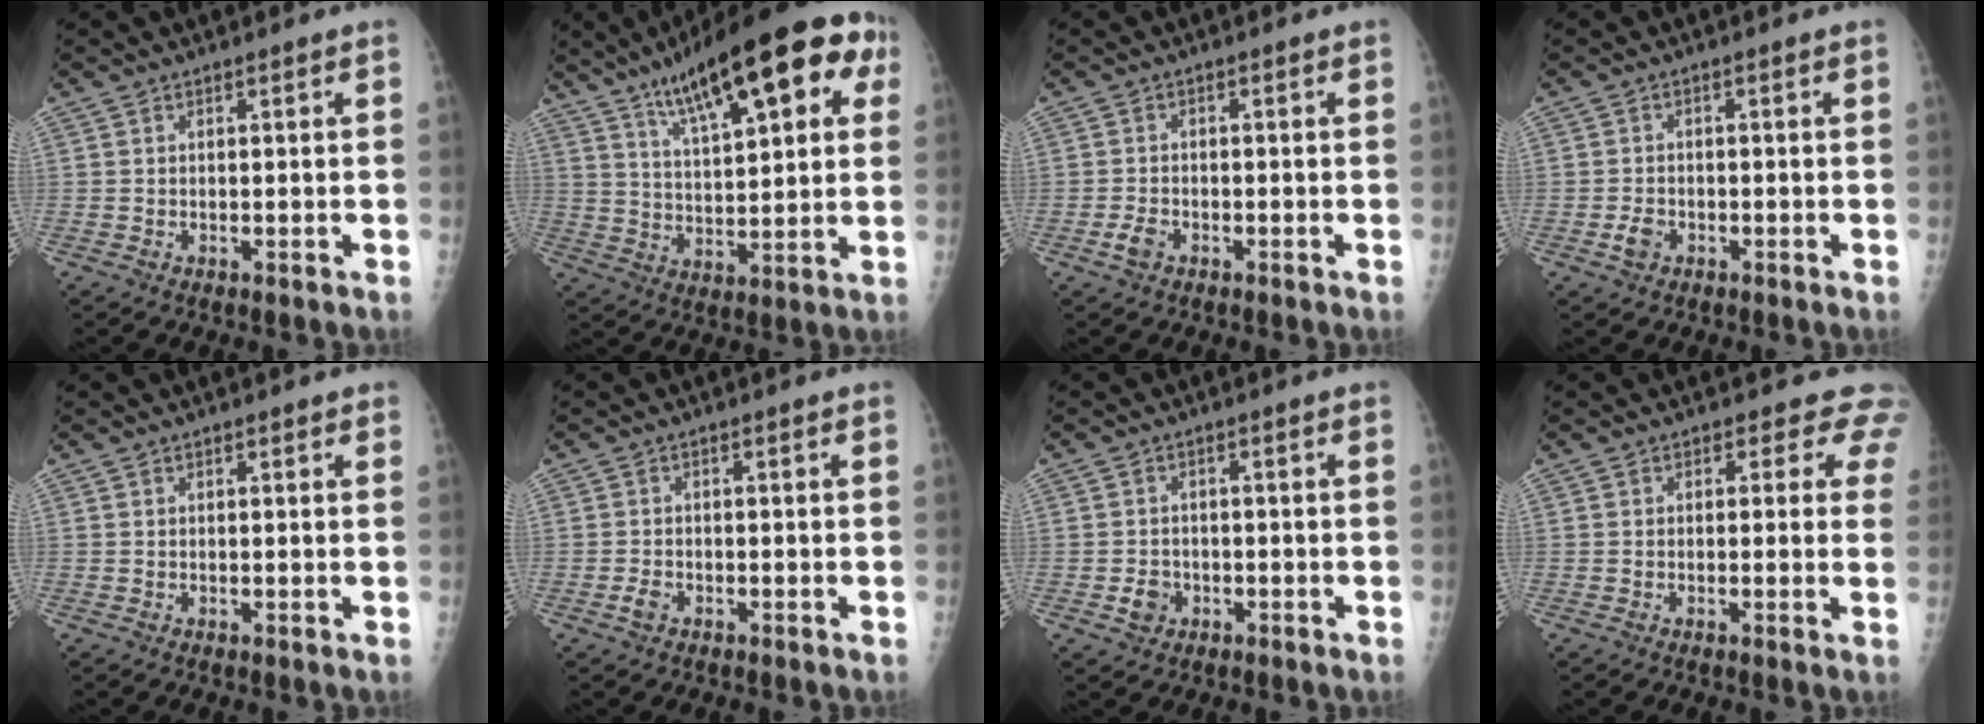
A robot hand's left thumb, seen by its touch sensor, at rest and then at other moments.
{"total": 22.7, "force": [10.9, 7.5, 18.5], "torque": [-0.251, 0.002, 0.165]}
{"total": 2.3, "force": [-1.4, 1.5, 1.1], "torque": [-0.025, 0.004, -0.025]}
{"total": 2.3, "force": [-1.2, 1.7, 1.0], "torque": [-0.017, 0.004, -0.020]}
{"total": 0.6, "force": [0.4, 0.3, 0.2], "torque": [-0.003, -0.002, 0.003]}
{"total": 1.5, "force": [-1.0, 1.0, 0.6], "torque": [-0.015, 0.001, -0.019]}
{"total": 2.9, "force": [-1.2, 2.5, 0.9], "torque": [-0.005, 0.006, -0.018]}
{"total": 4.1, "force": [3.2, 2.5, 0.8], "torque": [0.029, -0.013, 0.011]}